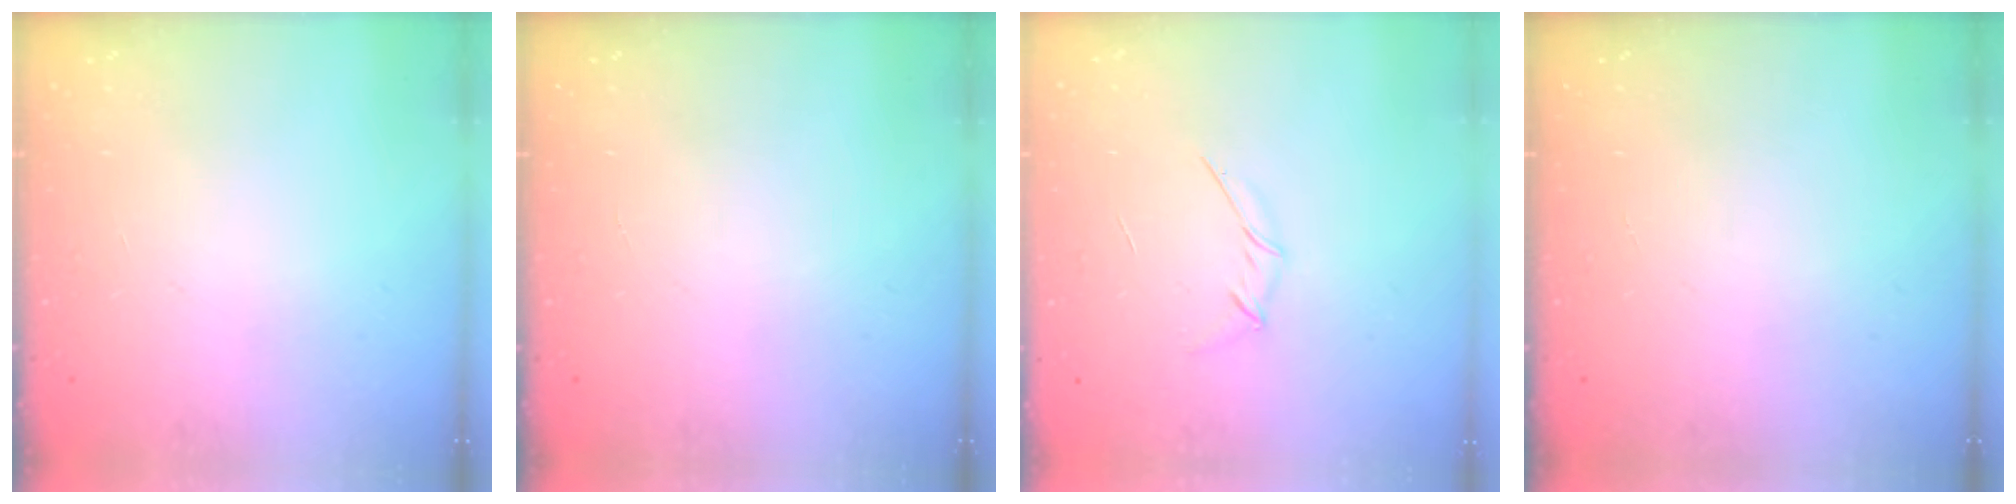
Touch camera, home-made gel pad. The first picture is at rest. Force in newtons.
{"total": 0.0}
{"total": 3.2, "press": 3.0, "slide": 0.8}
{"total": 0.0}